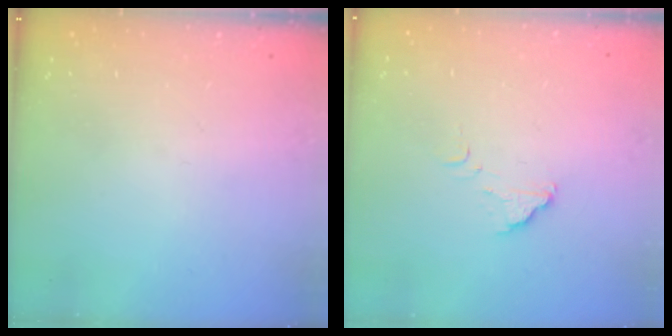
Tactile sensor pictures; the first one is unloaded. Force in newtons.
{"total": 2.4, "press": 2.4, "slide": 0.1}